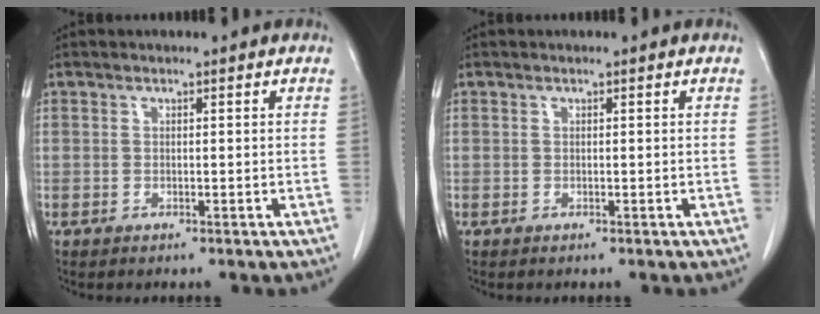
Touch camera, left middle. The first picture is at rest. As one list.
[{"total": 0.0}]